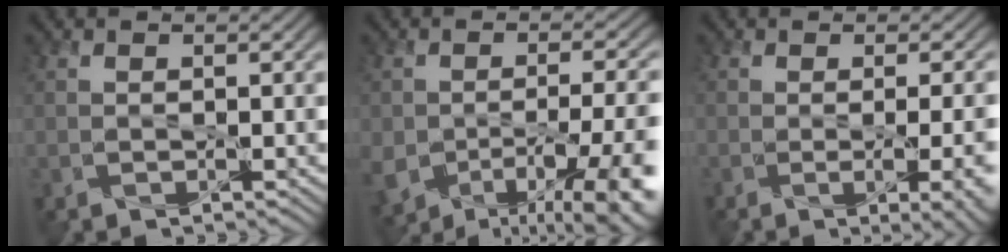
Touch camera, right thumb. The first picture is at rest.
{"total": 12.9, "force": [-5.5, 6.8, 9.5], "torque": [-0.151, -0.042, -0.073]}
{"total": 9.1, "force": [-2.1, 3.5, 8.1], "torque": [-0.076, -0.014, -0.009]}